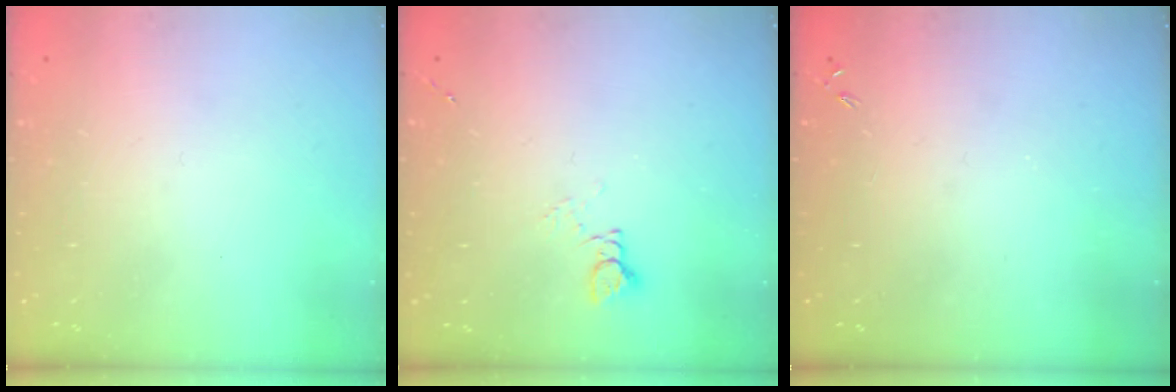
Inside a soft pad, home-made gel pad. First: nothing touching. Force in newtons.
{"total": 2.9, "press": 2.9, "slide": 0.3}
{"total": 0.0}